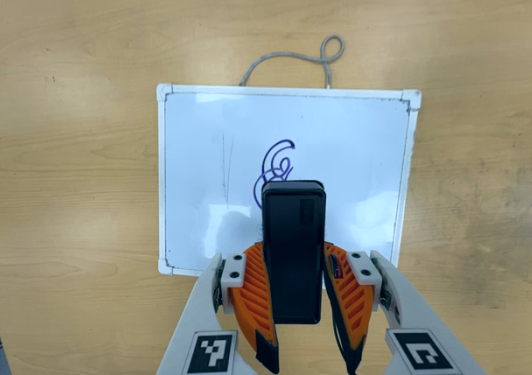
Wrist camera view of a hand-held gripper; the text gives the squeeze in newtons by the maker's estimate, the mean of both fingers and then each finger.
{"total": 7.4, "left": 5.8, "right": 9.0}